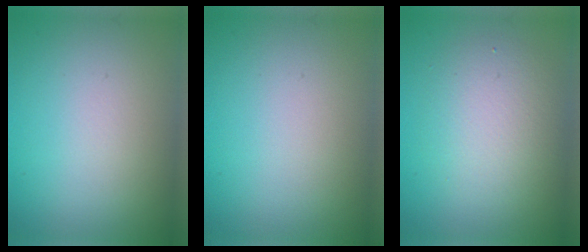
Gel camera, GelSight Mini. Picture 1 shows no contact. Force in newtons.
{"total": 0.0}
{"total": 2.6, "press": 2.6, "slide": 0.3}